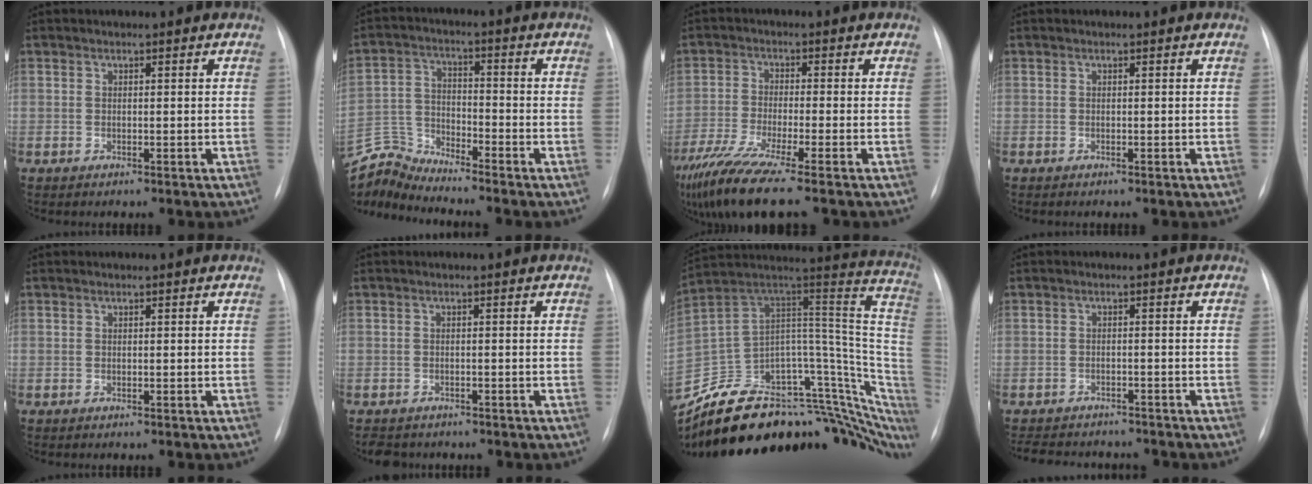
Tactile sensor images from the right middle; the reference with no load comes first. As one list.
[{"total": 7.3, "force": [-7.1, -1.5, -1.0], "torque": [0.005, 0.007, -0.140]}, {"total": 11.4, "force": [-8.5, -0.6, 7.6], "torque": [-0.143, -0.034, -0.148]}, {"total": 0.0}, {"total": 0.0}, {"total": 3.6, "force": [-3.2, 1.7, 0.5], "torque": [-0.006, -0.003, -0.044]}, {"total": 31.9, "force": [-23.7, 11.2, 18.2], "torque": [-0.169, 0.052, -0.325]}, {"total": 10.9, "force": [-9.8, 3.7, 3.1], "torque": [-0.064, 0.005, -0.124]}]